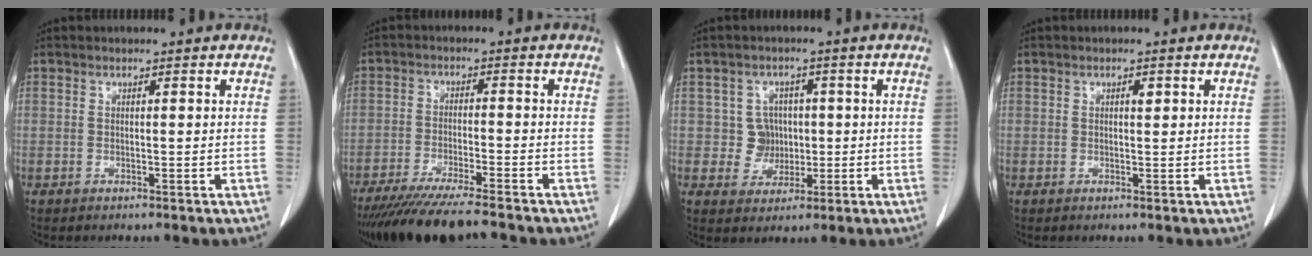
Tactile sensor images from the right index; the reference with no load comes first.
{"total": 12.3, "force": [-10.7, 0.2, 6.1], "torque": [-0.086, -0.029, -0.172]}
{"total": 4.3, "force": [0.2, 4.2, 0.8], "torque": [-0.002, 0.011, 0.009]}
{"total": 0.9, "force": [0.4, 0.4, 0.7], "torque": [-0.012, 0.000, 0.004]}